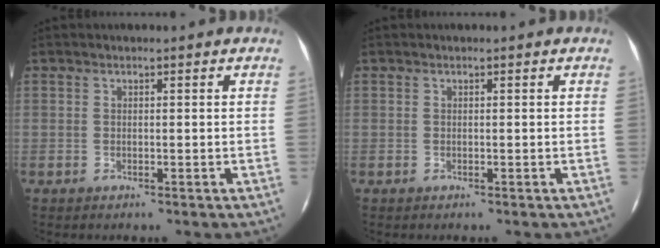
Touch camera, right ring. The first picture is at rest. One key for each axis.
{"total": 0.0}